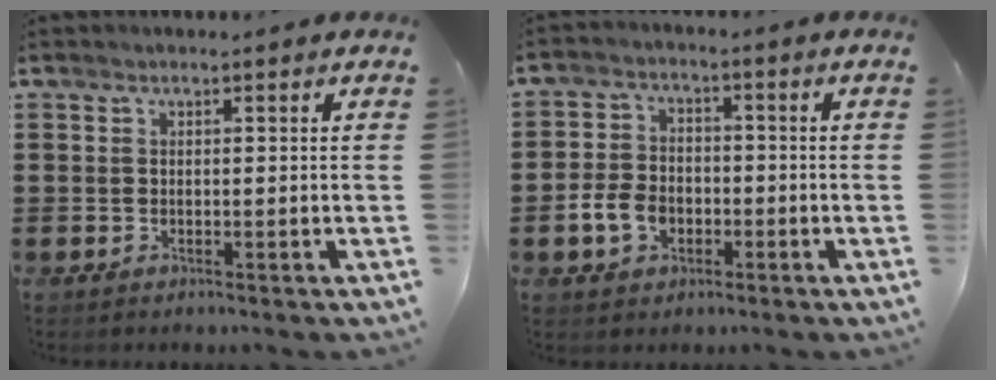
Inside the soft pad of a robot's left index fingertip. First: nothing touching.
{"total": 5.3, "force": [-2.0, 3.8, 3.2], "torque": [-0.079, 0.003, -0.041]}